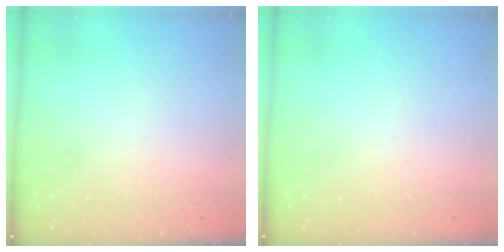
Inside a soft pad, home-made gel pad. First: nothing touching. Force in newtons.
{"total": 0.0}